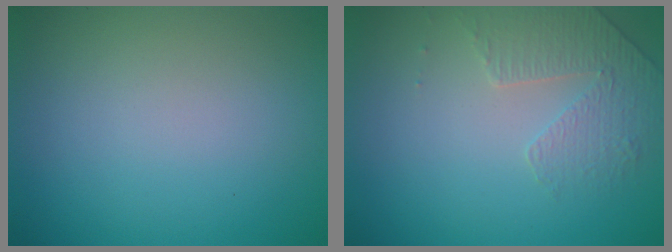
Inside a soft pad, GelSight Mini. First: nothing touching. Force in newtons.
{"total": 1.8, "press": 1.4, "slide": 1.0}